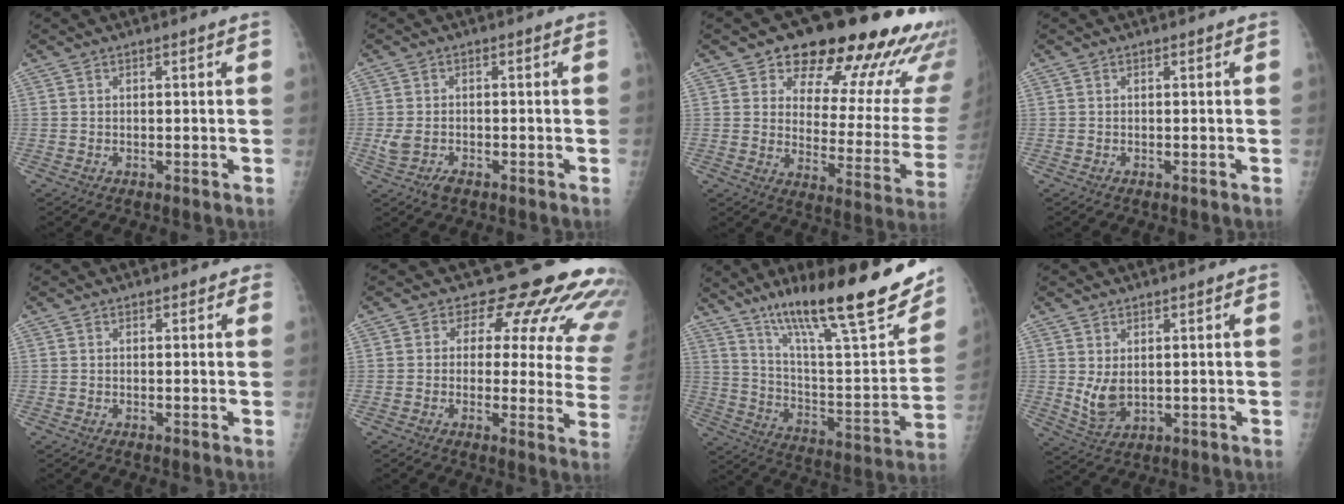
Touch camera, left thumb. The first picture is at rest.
{"total": 3.4, "force": [-1.4, 2.0, 2.4], "torque": [-0.055, 0.008, -0.020]}
{"total": 24.9, "force": [17.1, 11.0, 14.5], "torque": [-0.140, -0.080, 0.213]}
{"total": 0.0}
{"total": 1.2, "force": [0.8, 0.8, 0.2], "torque": [0.015, -0.003, 0.003]}
{"total": 16.4, "force": [12.8, 7.1, 7.4], "torque": [-0.033, -0.075, 0.121]}
{"total": 28.3, "force": [18.7, 5.8, 20.4], "torque": [-0.290, -0.060, 0.304]}
{"total": 5.2, "force": [1.1, 3.4, 3.7], "torque": [-0.063, -0.020, 0.034]}